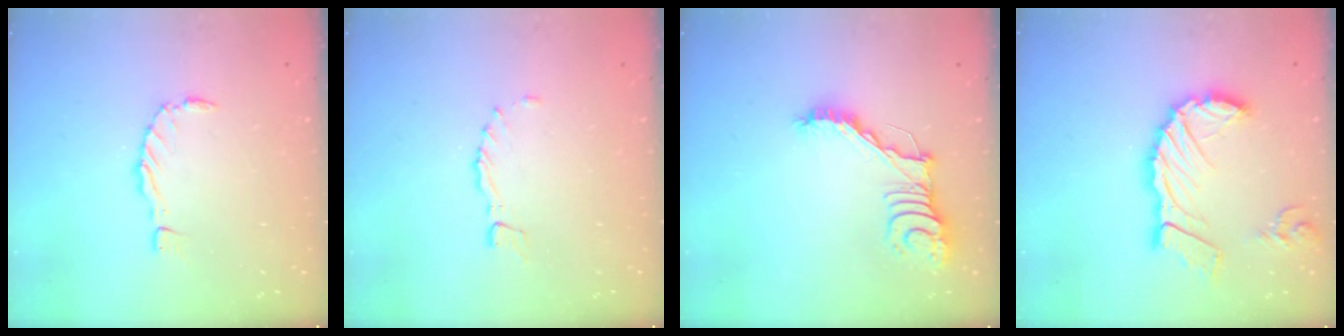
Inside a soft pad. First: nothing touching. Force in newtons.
{"total": 1.2, "press": 1.2, "slide": 0.3}
{"total": 13.1, "press": 13.1, "slide": 0.4}
{"total": 14.5, "press": 14.4, "slide": 1.9}